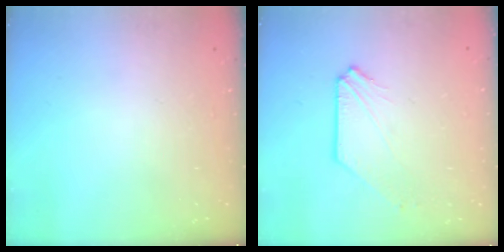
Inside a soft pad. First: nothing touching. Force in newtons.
{"total": 1.4, "press": 1.4, "slide": 0.0}